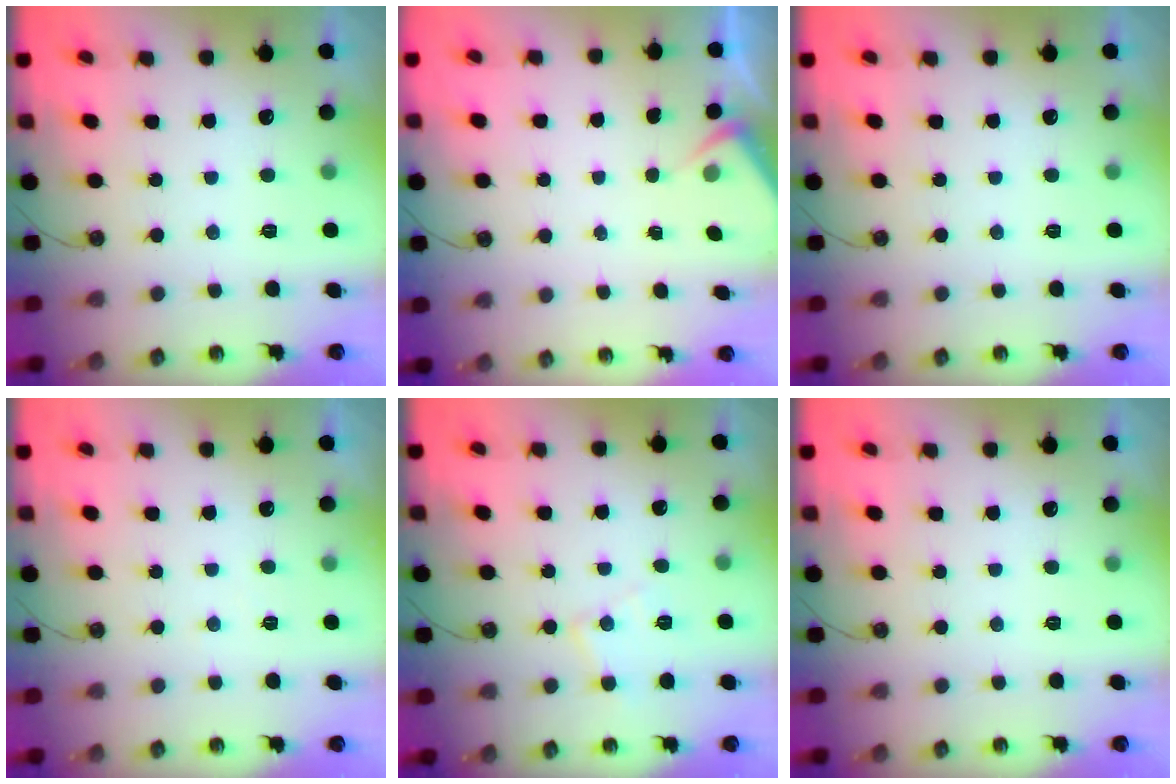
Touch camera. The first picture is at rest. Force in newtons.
{"total": 2.6, "press": 2.5, "slide": 0.5}
{"total": 0.0}
{"total": 3.6, "press": 3.5, "slide": 0.6}
{"total": 8.7, "press": 8.7, "slide": 0.7}
{"total": 0.0}